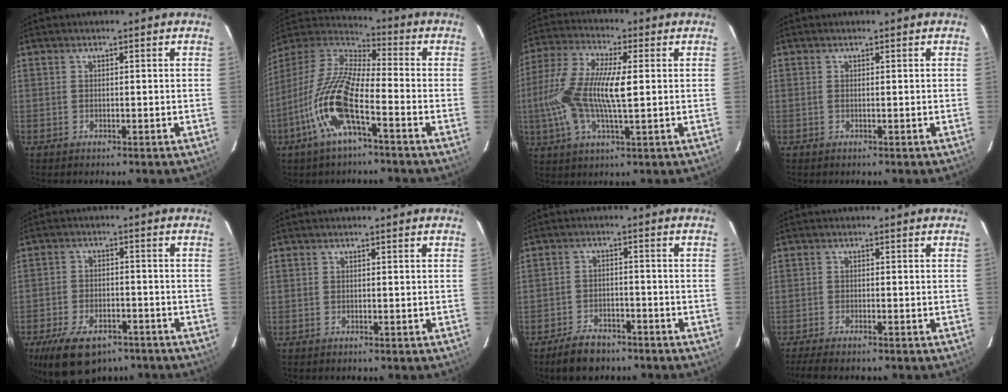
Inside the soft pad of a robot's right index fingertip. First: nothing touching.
{"total": 15.9, "force": [-7.0, 4.0, 13.7], "torque": [-0.283, -0.014, -0.146]}
{"total": 15.5, "force": [-0.2, 4.7, 14.8], "torque": [-0.304, 0.006, -0.010]}
{"total": 0.0}
{"total": 13.3, "force": [-8.9, 6.7, 7.2], "torque": [-0.162, -0.015, -0.143]}
{"total": 0.0}
{"total": 6.9, "force": [-5.5, 3.2, 2.6], "torque": [-0.072, 0.007, -0.085]}
{"total": 4.4, "force": [-3.8, 0.4, 2.2], "torque": [-0.055, -0.017, -0.070]}